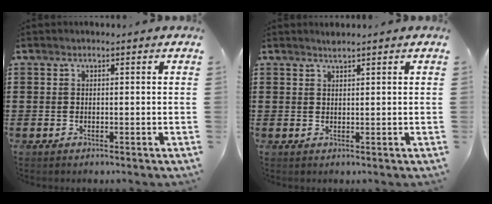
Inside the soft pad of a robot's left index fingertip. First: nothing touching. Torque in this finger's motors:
{"motor_torque": [0.43, -0.11, 0.00, 0.01]}